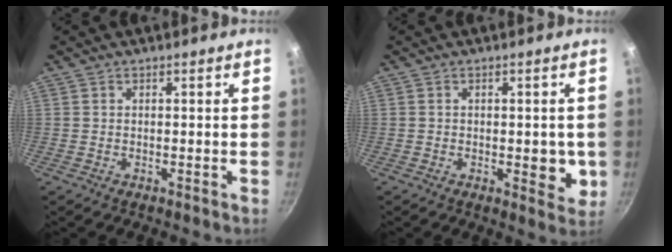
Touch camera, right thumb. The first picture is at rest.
{"total": 5.5, "force": [-0.6, 2.8, 4.8], "torque": [-0.041, -0.007, -0.007]}